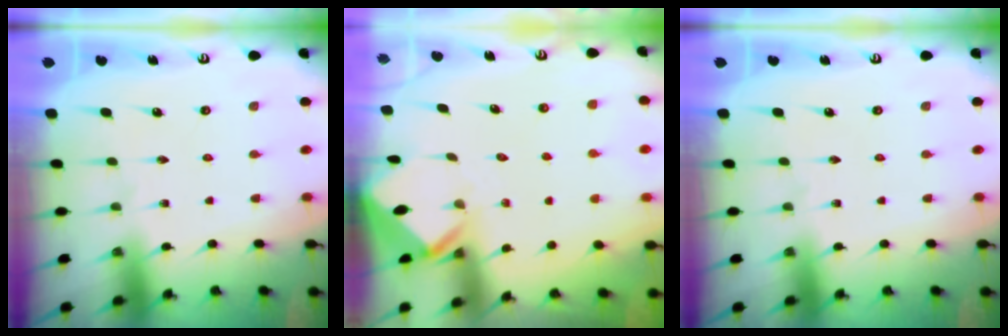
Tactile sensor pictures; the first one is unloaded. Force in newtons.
{"total": 2.7, "press": 2.7, "slide": 0.1}
{"total": 0.0}